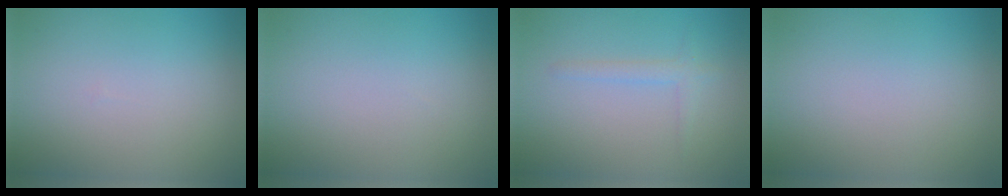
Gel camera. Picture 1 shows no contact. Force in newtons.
{"total": 0.0}
{"total": 1.4, "press": 1.4, "slide": 0.1}
{"total": 0.0}